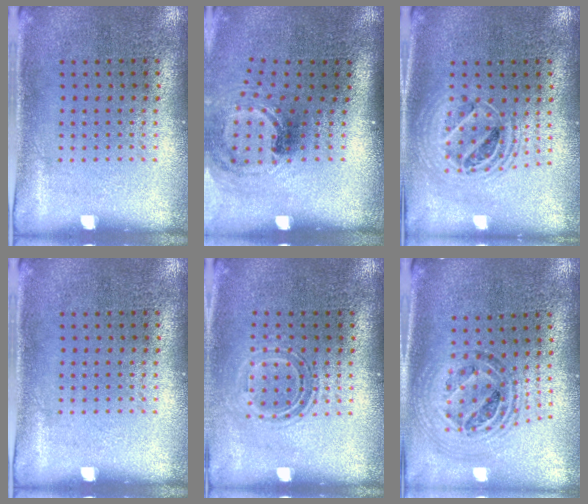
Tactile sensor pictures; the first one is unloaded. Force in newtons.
{"total": 1.5, "press": 1.1, "slide": 0.9}
{"total": 1.7, "press": 1.4, "slide": 0.9}
{"total": 0.0}
{"total": 1.3, "press": 1.1, "slide": 0.7}
{"total": 1.2, "press": 1.1, "slide": 0.4}